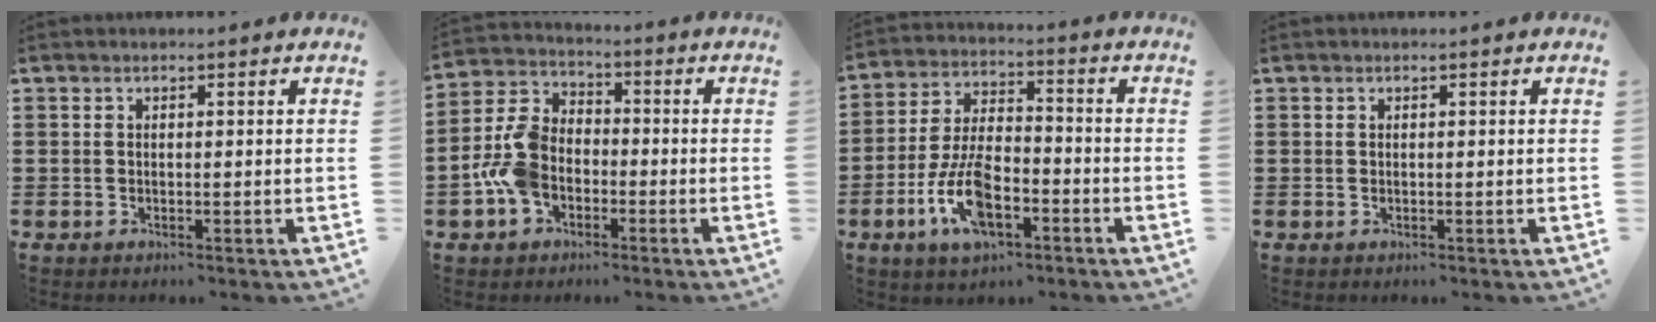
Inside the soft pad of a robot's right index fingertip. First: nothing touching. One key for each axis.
{"total": 8.2, "fx": -2.5, "fy": 5.8, "fz": 5.1, "tx": -0.148, "ty": 0.007, "tz": -0.057}
{"total": 10.1, "fx": -4.2, "fy": 4.6, "fz": 8.0, "tx": -0.181, "ty": -0.001, "tz": -0.080}
{"total": 0.0}